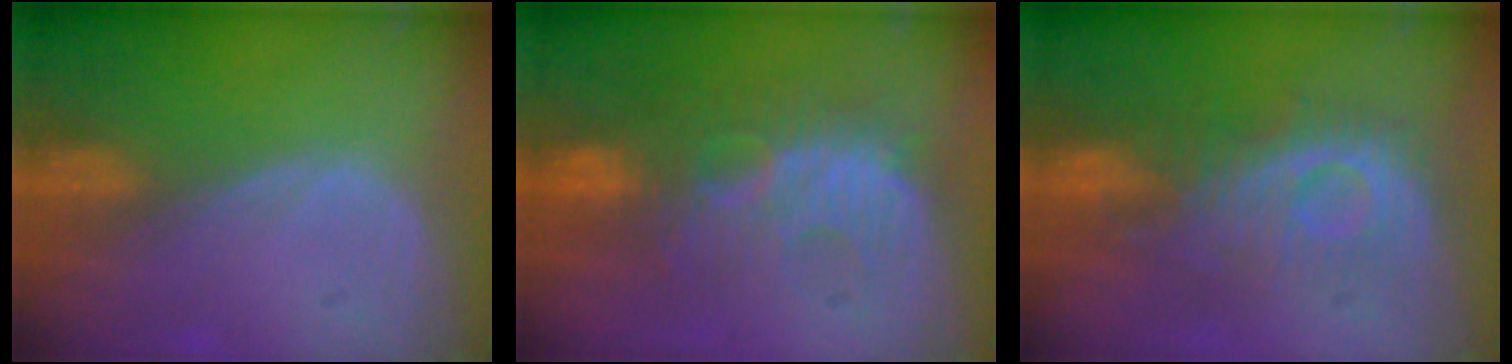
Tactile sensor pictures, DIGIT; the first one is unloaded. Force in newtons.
{"total": 9.1, "press": 8.9, "slide": 1.8}
{"total": 8.9, "press": 8.9, "slide": 0.6}